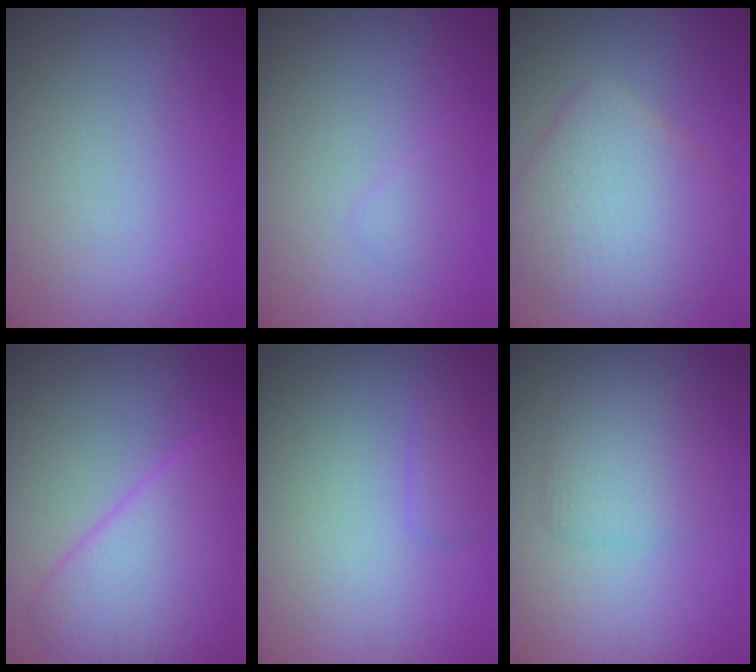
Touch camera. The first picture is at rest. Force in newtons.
{"total": 0.9, "press": 0.9, "slide": 0.0}
{"total": 6.4, "press": 6.4, "slide": 0.5}
{"total": 7.9, "press": 7.9, "slide": 0.2}
{"total": 1.5, "press": 1.5, "slide": 0.1}
{"total": 2.5, "press": 2.5, "slide": 0.3}